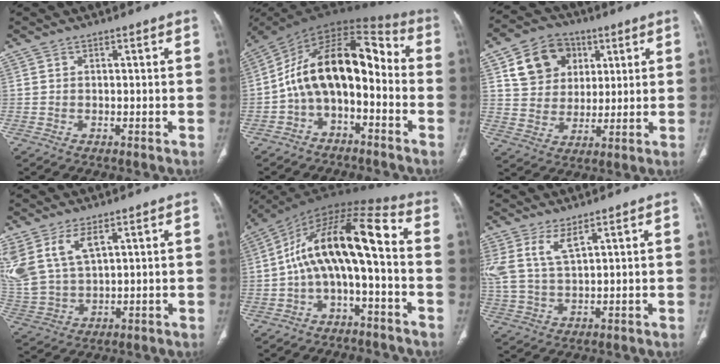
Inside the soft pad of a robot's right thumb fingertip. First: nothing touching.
{"total": 15.6, "force": [-3.0, 8.7, 12.5], "torque": [-0.184, 0.095, -0.062]}
{"total": 13.0, "force": [5.5, 9.9, 6.3], "torque": [-0.079, -0.009, 0.100]}
{"total": 11.8, "force": [5.7, 6.0, 8.4], "torque": [-0.192, -0.015, 0.131]}
{"total": 15.0, "force": [-2.2, 5.4, 13.9], "torque": [-0.243, 0.091, -0.043]}
{"total": 6.5, "force": [3.8, 1.9, 4.9], "torque": [-0.122, -0.017, 0.088]}